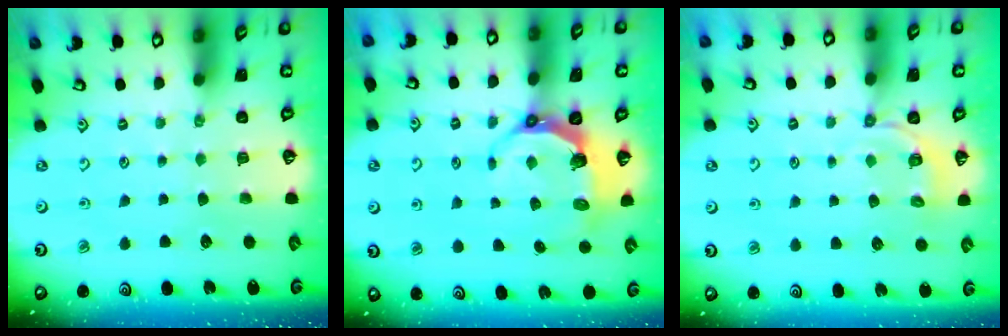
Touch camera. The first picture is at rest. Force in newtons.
{"total": 5.3, "press": 4.1, "slide": 3.5}
{"total": 4.5, "press": 4.1, "slide": 1.8}